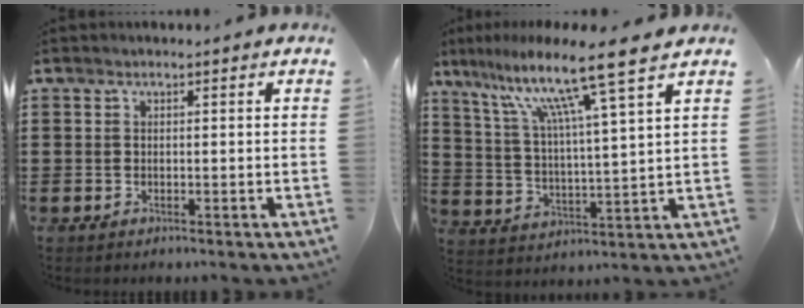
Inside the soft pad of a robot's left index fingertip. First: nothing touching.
{"total": 12.0, "force": [8.5, -0.1, 8.4], "torque": [-0.181, -0.040, 0.132]}